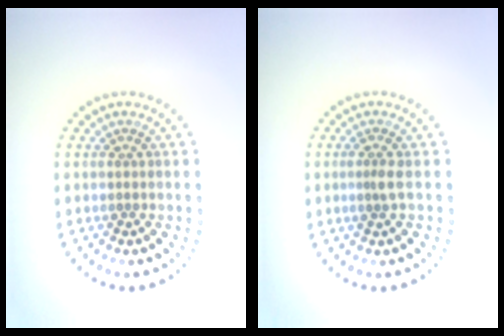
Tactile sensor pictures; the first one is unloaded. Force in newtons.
{"total": 1.1, "press": 0.7, "slide": 0.8}